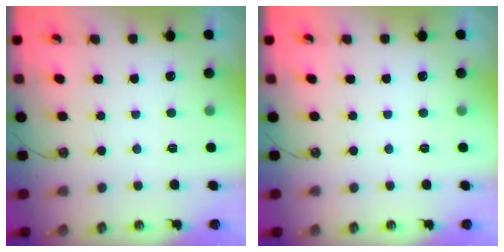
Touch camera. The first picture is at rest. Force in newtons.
{"total": 0.0}